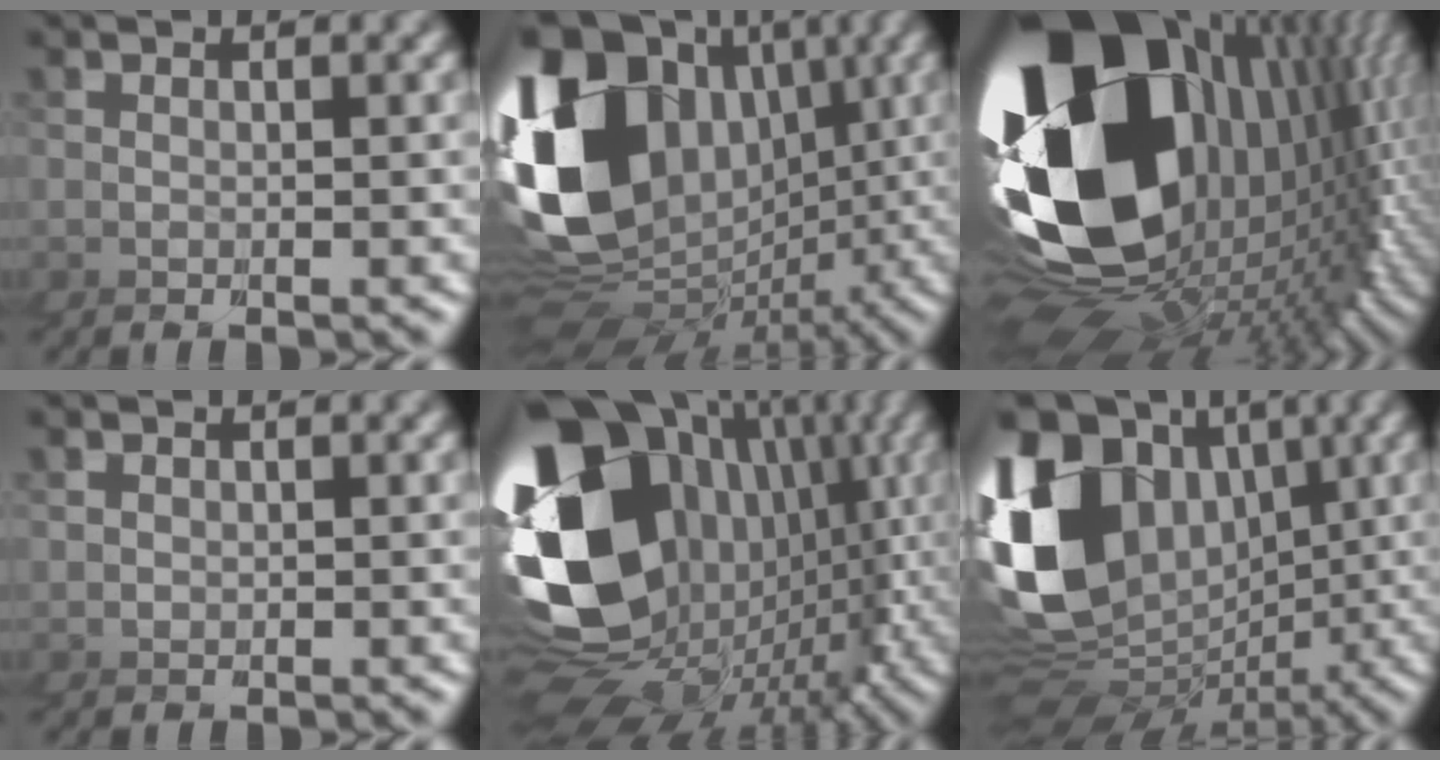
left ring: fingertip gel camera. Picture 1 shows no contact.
{"total": 16.3, "force": [0.3, 11.8, 11.3], "torque": [-0.210, 0.003, 0.000]}
{"total": 32.5, "force": [-1.0, 18.9, 26.4], "torque": [-0.386, -0.024, 0.003]}
{"total": 2.0, "force": [0.6, 1.9, -0.4], "torque": [-0.003, -0.008, 0.011]}
{"total": 23.4, "force": [-2.4, 15.3, 17.5], "torque": [-0.277, -0.031, -0.027]}
{"total": 14.0, "force": [0.5, 10.8, 9.0], "torque": [-0.179, 0.004, -0.002]}